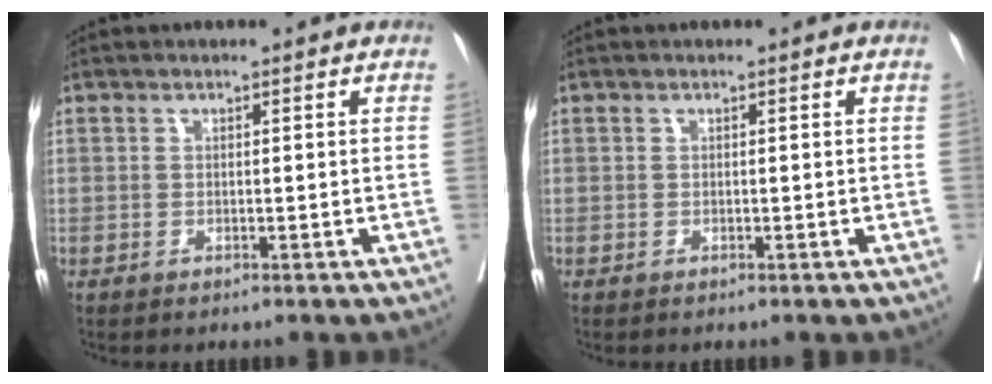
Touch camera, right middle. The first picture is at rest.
{"total": 0.0}